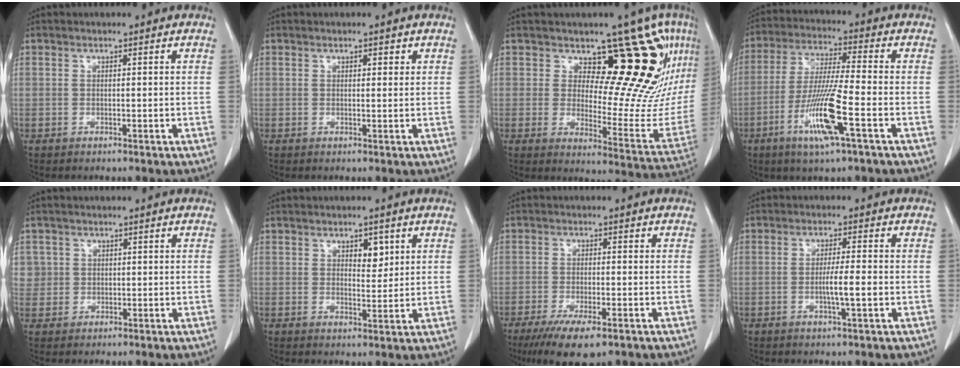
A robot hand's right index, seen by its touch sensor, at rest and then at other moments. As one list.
[{"total": 1.1, "force": [0.7, 0.5, 0.7], "torque": [-0.009, -0.002, 0.007]}, {"total": 17.2, "force": [9.5, 6.4, 12.9], "torque": [-0.150, -0.034, 0.106]}, {"total": 11.6, "force": [-4.5, 0.0, 10.6], "torque": [-0.211, -0.018, -0.087]}, {"total": 2.7, "force": [0.8, 2.6, -0.1], "torque": [0.022, 0.006, 0.014]}, {"total": 4.1, "force": [1.6, 2.3, 3.0], "torque": [-0.037, 0.005, 0.024]}, {"total": 8.4, "force": [-5.3, 2.2, 6.0], "torque": [-0.099, -0.017, -0.084]}, {"total": 3.9, "force": [-0.9, -0.2, 3.8], "torque": [-0.066, -0.003, -0.014]}]